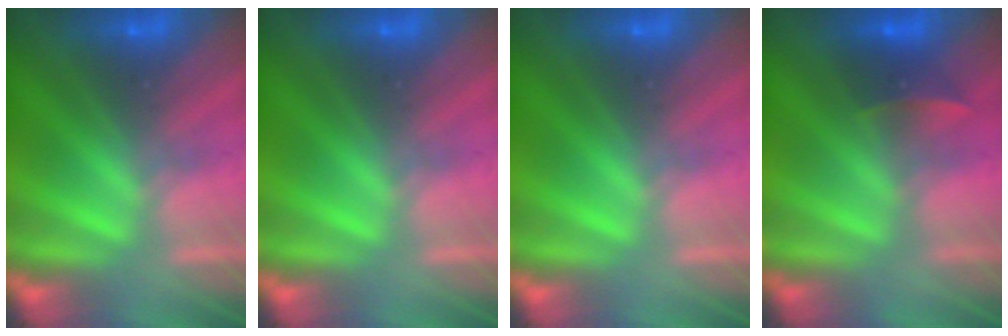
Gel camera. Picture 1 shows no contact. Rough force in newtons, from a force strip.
{"total": 0.0}
{"total": 0.0}
{"total": 1.8}